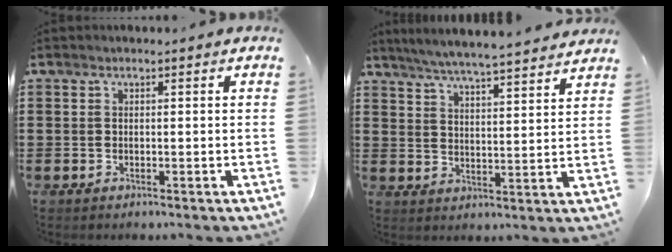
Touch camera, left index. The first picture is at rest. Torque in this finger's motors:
{"motor_torque": [1.10, -1.04, 0.28, 0.15]}